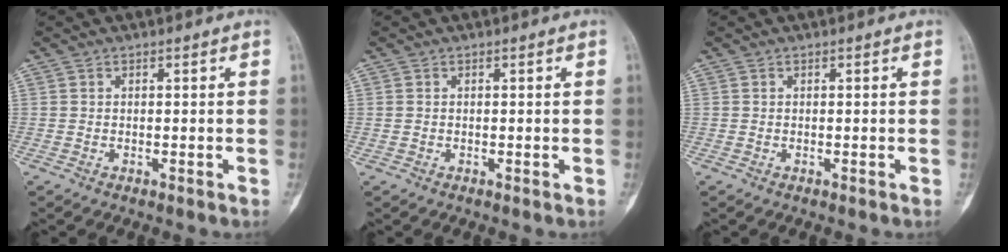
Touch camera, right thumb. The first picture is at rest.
{"total": 0.7, "force": [0.0, 0.5, 0.4], "torque": [-0.012, -0.001, 0.001]}
{"total": 0.0}